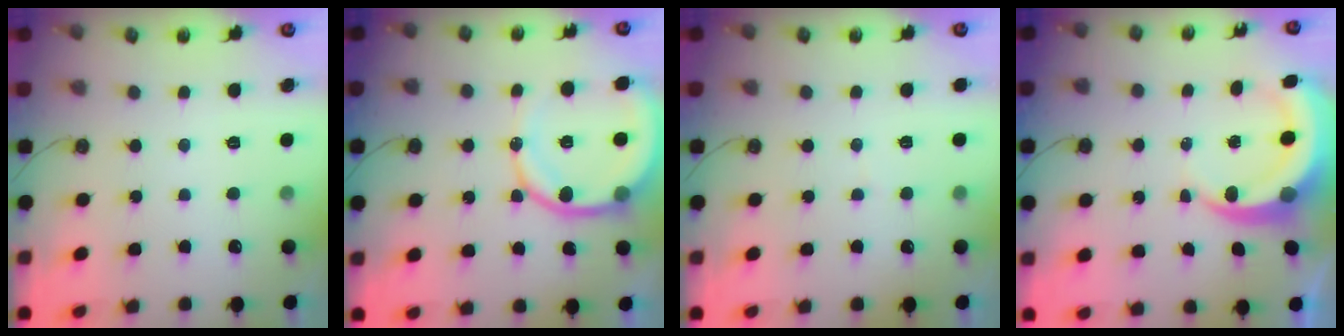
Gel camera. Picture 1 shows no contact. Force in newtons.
{"total": 13.1, "press": 13.0, "slide": 1.5}
{"total": 2.7, "press": 2.6, "slide": 0.2}
{"total": 7.7, "press": 7.6, "slide": 1.1}